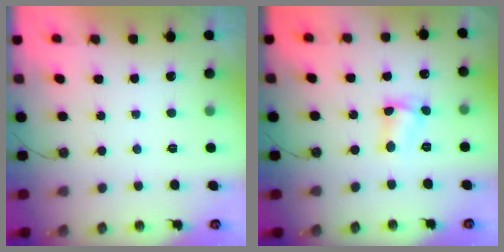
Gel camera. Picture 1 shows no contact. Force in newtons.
{"total": 3.5, "press": 3.5, "slide": 0.3}